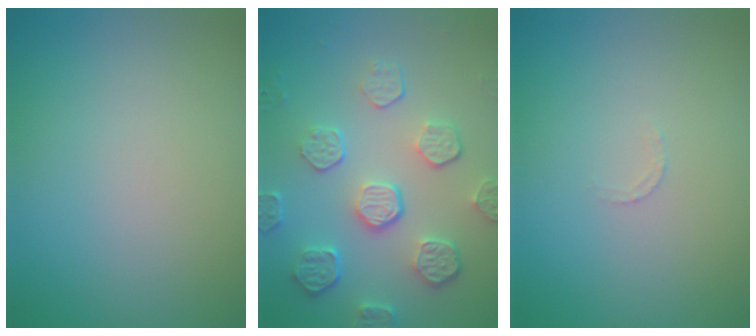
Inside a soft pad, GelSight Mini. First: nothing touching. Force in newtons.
{"total": 5.7, "press": 4.2, "slide": 3.9}
{"total": 0.7, "press": 0.6, "slide": 0.3}